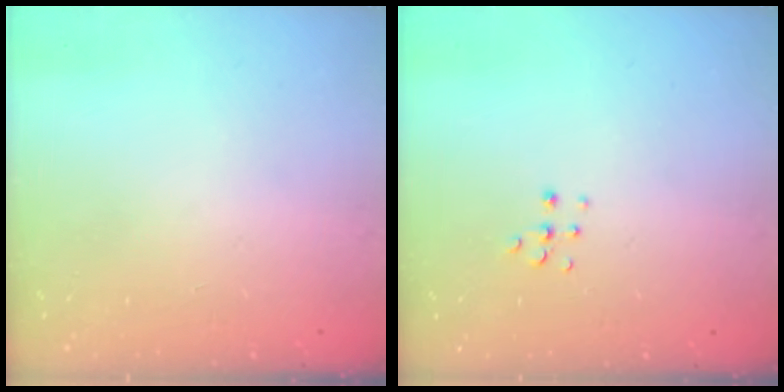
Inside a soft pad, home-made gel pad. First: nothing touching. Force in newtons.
{"total": 4.4, "press": 4.4, "slide": 0.3}